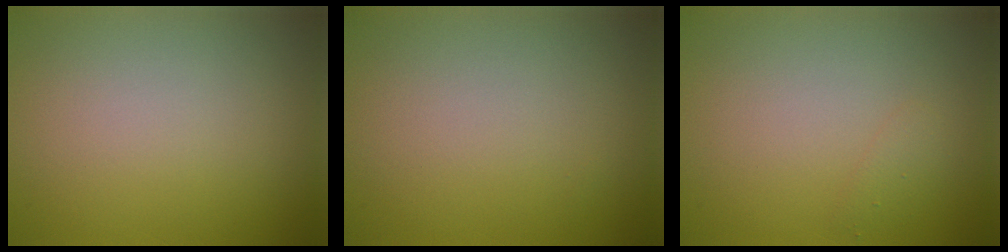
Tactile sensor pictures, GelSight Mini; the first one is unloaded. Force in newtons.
{"total": 0.0}
{"total": 0.8, "press": 0.8, "slide": 0.0}